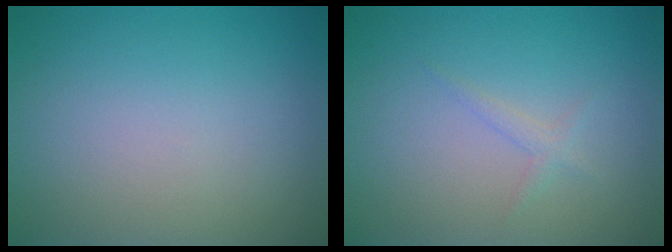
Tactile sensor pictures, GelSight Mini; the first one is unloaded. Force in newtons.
{"total": 0.9, "press": 0.9, "slide": 0.1}